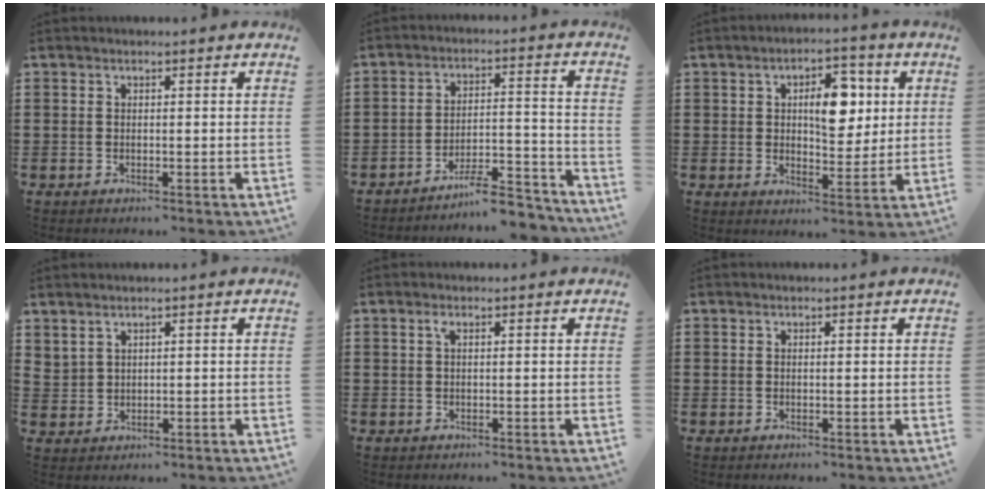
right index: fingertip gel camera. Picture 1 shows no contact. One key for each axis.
{"total": 7.5, "fx": -6.7, "fy": 1.1, "fz": 3.2, "tx": -0.046, "ty": 0.016, "tz": -0.122}
{"total": 8.1, "fx": 2.0, "fy": 4.5, "fz": 6.4, "tx": -0.098, "ty": 0.001, "tz": 0.023}
{"total": 1.8, "fx": 1.5, "fy": 1.0, "fz": 0.3, "tx": -0.011, "ty": 0.004, "tz": 0.030}
{"total": 1.1, "fx": 0.4, "fy": 0.2, "fz": 1.0, "tx": -0.021, "ty": 0.003, "tz": 0.007}
{"total": 0.0}